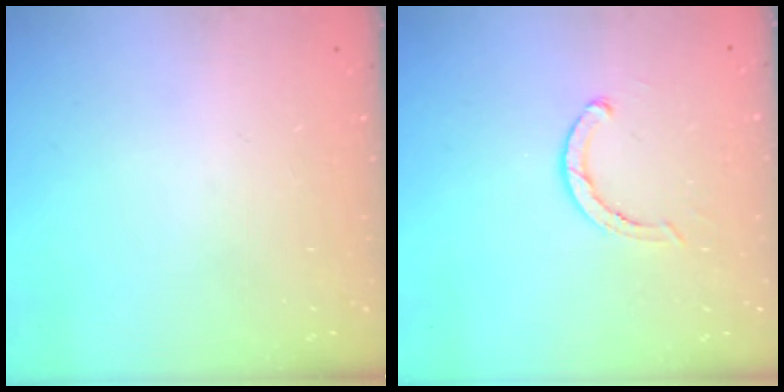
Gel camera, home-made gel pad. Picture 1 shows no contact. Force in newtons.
{"total": 2.8, "press": 2.8, "slide": 0.2}